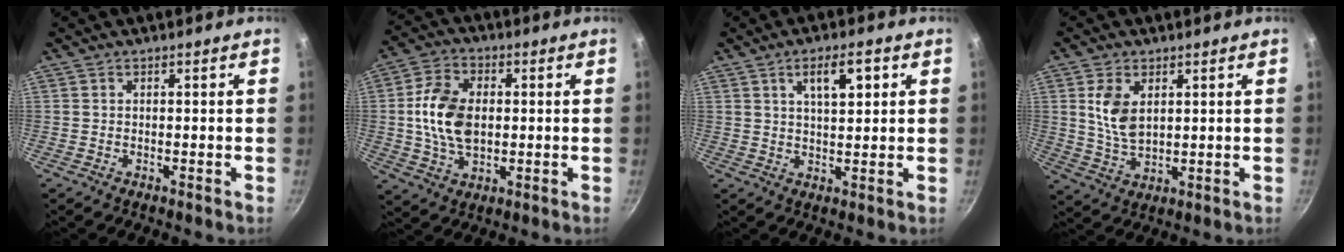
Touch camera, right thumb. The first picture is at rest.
{"total": 12.0, "force": [0.7, 8.0, 8.9], "torque": [-0.150, 0.008, 0.008]}
{"total": 7.0, "force": [2.8, 2.8, 5.8], "torque": [-0.081, -0.005, 0.047]}
{"total": 7.7, "force": [2.4, 4.6, 5.8], "torque": [-0.107, -0.016, 0.050]}